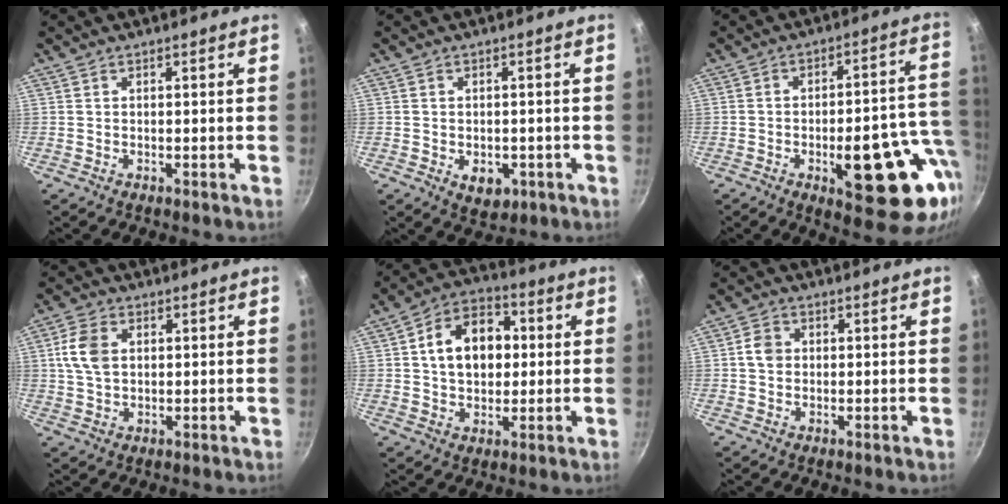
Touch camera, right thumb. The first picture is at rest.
{"total": 4.9, "force": [-1.5, 3.4, 3.2], "torque": [-0.034, 0.002, -0.011]}
{"total": 19.9, "force": [-6.1, 7.8, 17.3], "torque": [-0.179, 0.025, -0.076]}
{"total": 6.3, "force": [1.4, 4.3, 4.4], "torque": [-0.076, 0.002, 0.024]}
{"total": 13.4, "force": [1.9, 9.7, 9.1], "torque": [-0.111, 0.018, 0.020]}
{"total": 3.5, "force": [0.3, 2.9, 1.8], "torque": [-0.021, 0.006, 0.000]}